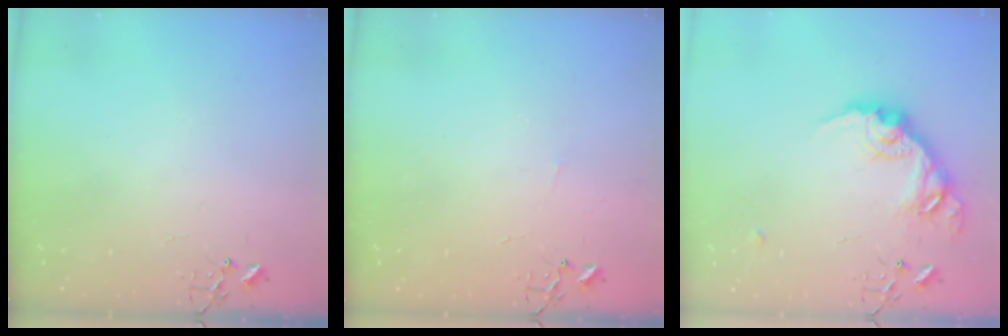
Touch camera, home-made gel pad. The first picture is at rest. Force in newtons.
{"total": 2.3, "press": 2.3, "slide": 0.4}
{"total": 18.5, "press": 18.5, "slide": 0.9}